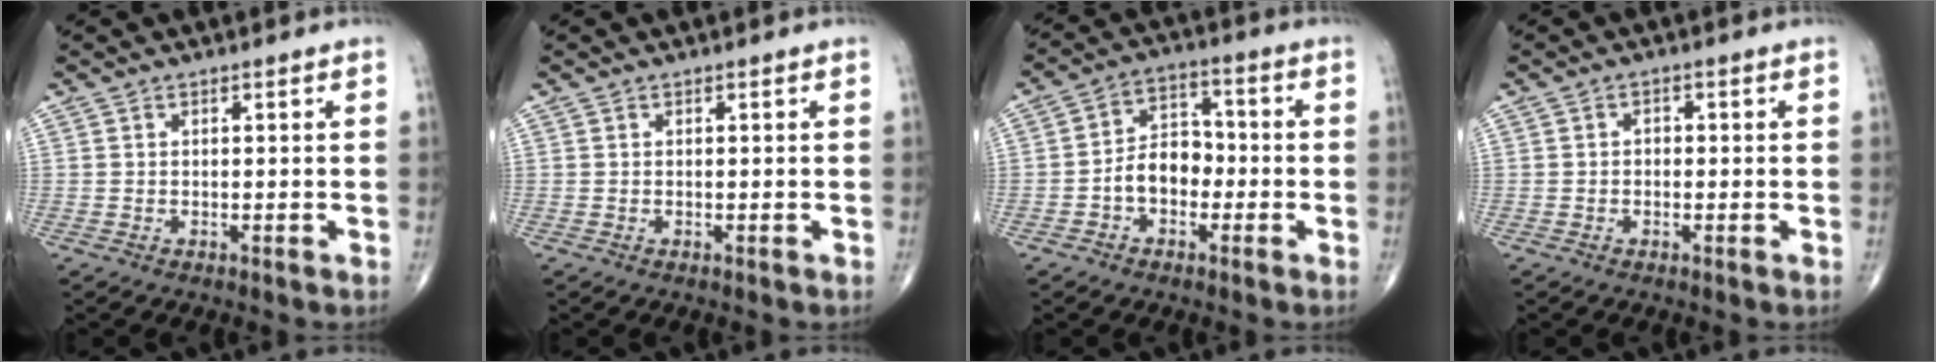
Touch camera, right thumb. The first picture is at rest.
{"total": 0.0}
{"total": 7.8, "force": [-2.1, 5.5, 5.1], "torque": [-0.063, 0.034, -0.050]}
{"total": 1.3, "force": [-0.2, 1.0, 0.8], "torque": [-0.007, 0.006, -0.007]}